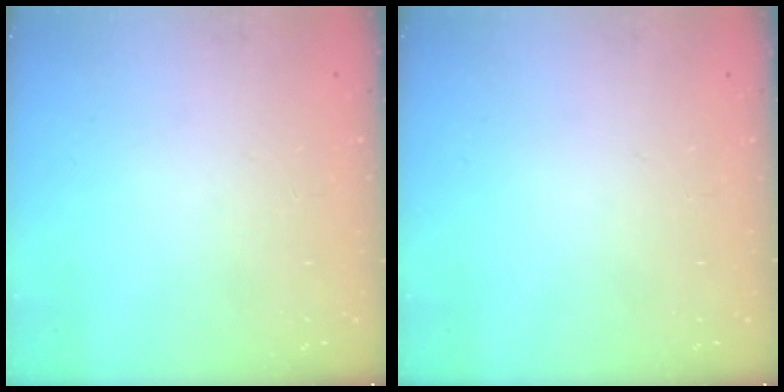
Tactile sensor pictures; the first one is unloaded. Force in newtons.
{"total": 0.0}